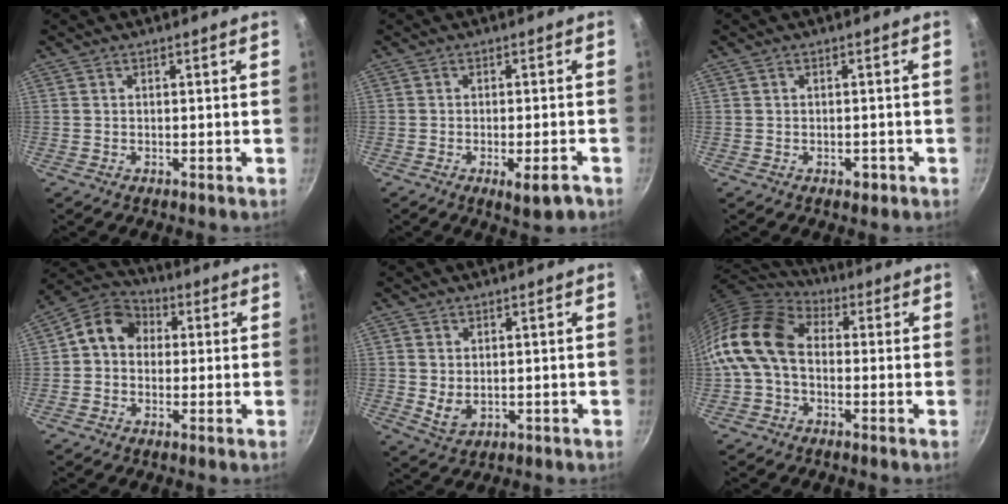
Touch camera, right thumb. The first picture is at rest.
{"total": 5.2, "force": [-2.7, 1.3, 4.2], "torque": [-0.051, 0.006, -0.035]}
{"total": 1.8, "force": [-0.9, 1.1, 1.2], "torque": [-0.006, 0.009, -0.008]}
{"total": 8.7, "force": [1.0, 7.2, 4.8], "torque": [-0.054, 0.022, -0.007]}
{"total": 3.5, "force": [0.3, 2.4, 2.4], "torque": [-0.042, -0.014, 0.014]}
{"total": 15.8, "force": [-1.0, 10.9, 11.4], "torque": [-0.220, 0.037, -0.043]}